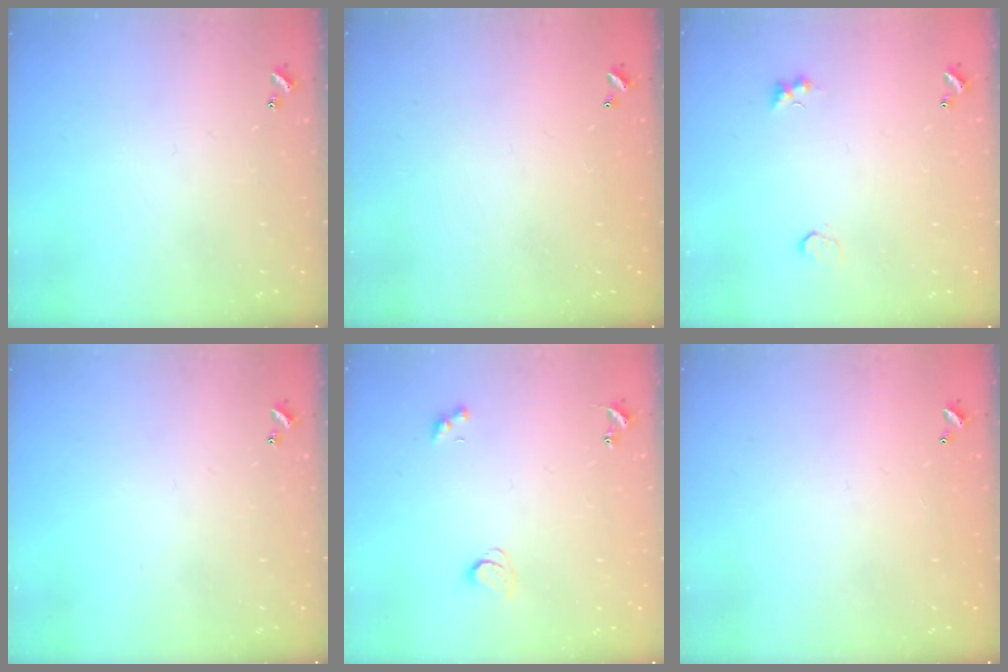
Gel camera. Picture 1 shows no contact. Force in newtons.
{"total": 2.9, "press": 2.9, "slide": 0.1}
{"total": 2.1, "press": 2.0, "slide": 0.6}
{"total": 0.0}
{"total": 2.1, "press": 2.1, "slide": 0.5}
{"total": 3.0, "press": 3.0, "slide": 0.1}